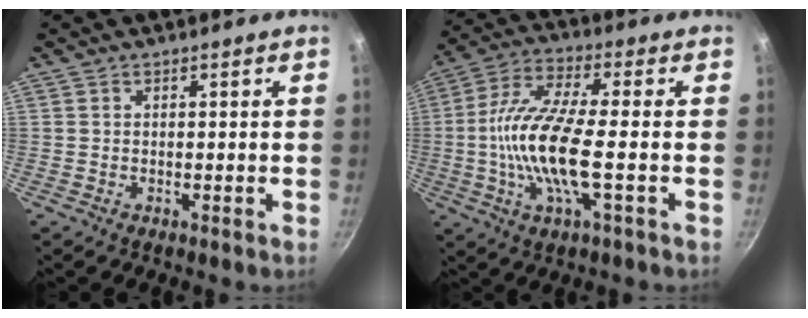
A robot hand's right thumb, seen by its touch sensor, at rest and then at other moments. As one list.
[{"total": 18.8, "force": [-2.6, 5.7, 17.8], "torque": [-0.355, 0.023, -0.064]}]